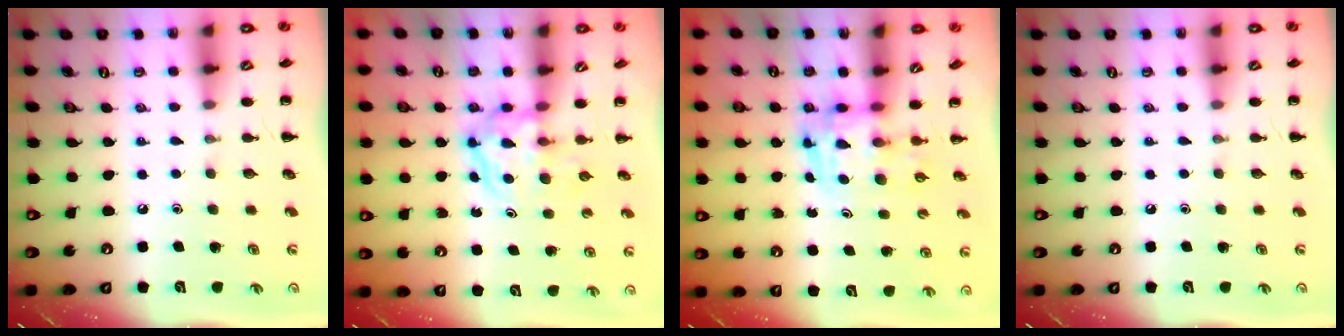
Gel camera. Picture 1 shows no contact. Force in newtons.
{"total": 3.8, "press": 3.8, "slide": 0.4}
{"total": 3.6, "press": 3.5, "slide": 0.6}
{"total": 0.0}